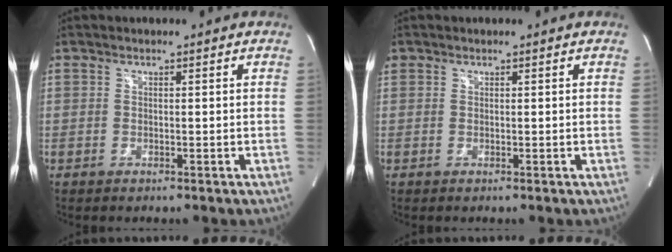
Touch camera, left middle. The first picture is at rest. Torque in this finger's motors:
{"motor_torque": [0.07, -0.03, 0.15, 0.01]}